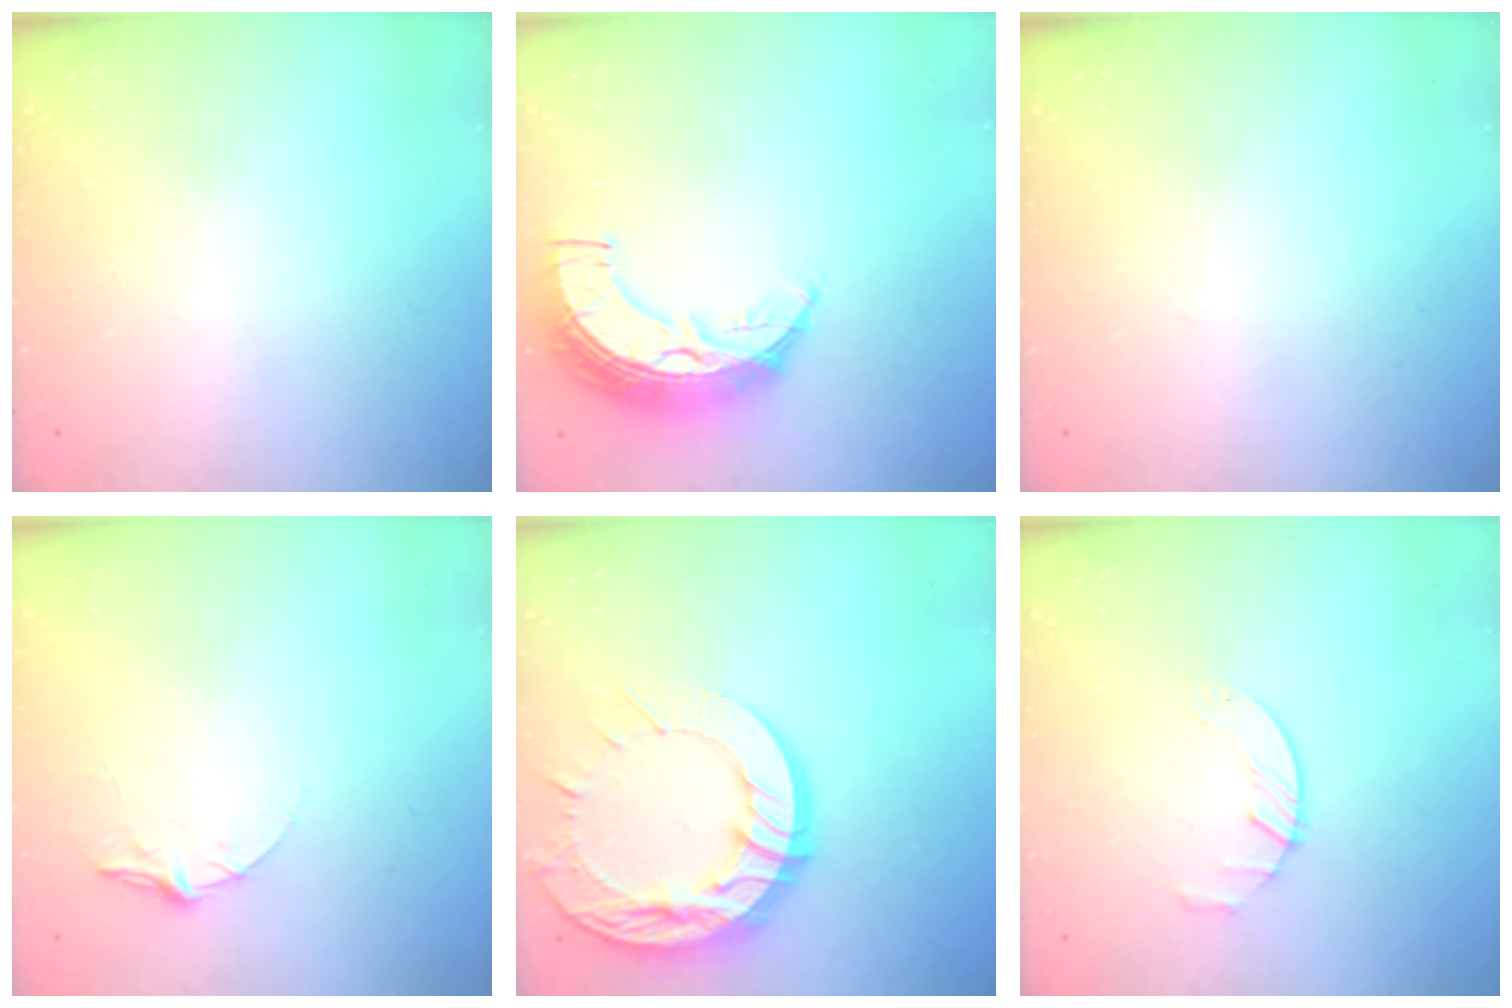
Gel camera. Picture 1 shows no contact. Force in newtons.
{"total": 12.2, "press": 12.2, "slide": 0.9}
{"total": 0.0}
{"total": 4.6, "press": 4.6, "slide": 0.4}
{"total": 20.5, "press": 20.5, "slide": 1.9}
{"total": 2.7, "press": 2.6, "slide": 0.3}